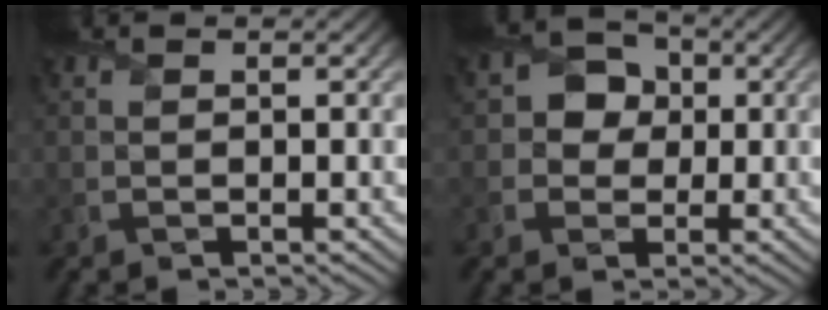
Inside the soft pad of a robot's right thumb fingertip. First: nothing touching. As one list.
[{"total": 4.1, "force": [0.3, 3.7, 1.7], "torque": [-0.030, 0.005, -0.013]}]